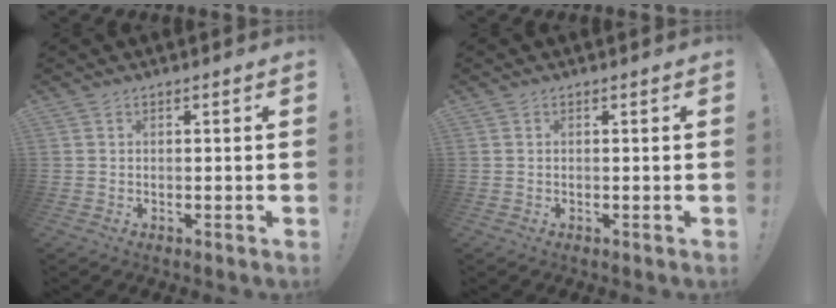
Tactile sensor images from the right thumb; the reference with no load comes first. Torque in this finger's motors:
{"motor_torque": [-0.04, 0.22, 0.07, -0.15, 0.00]}